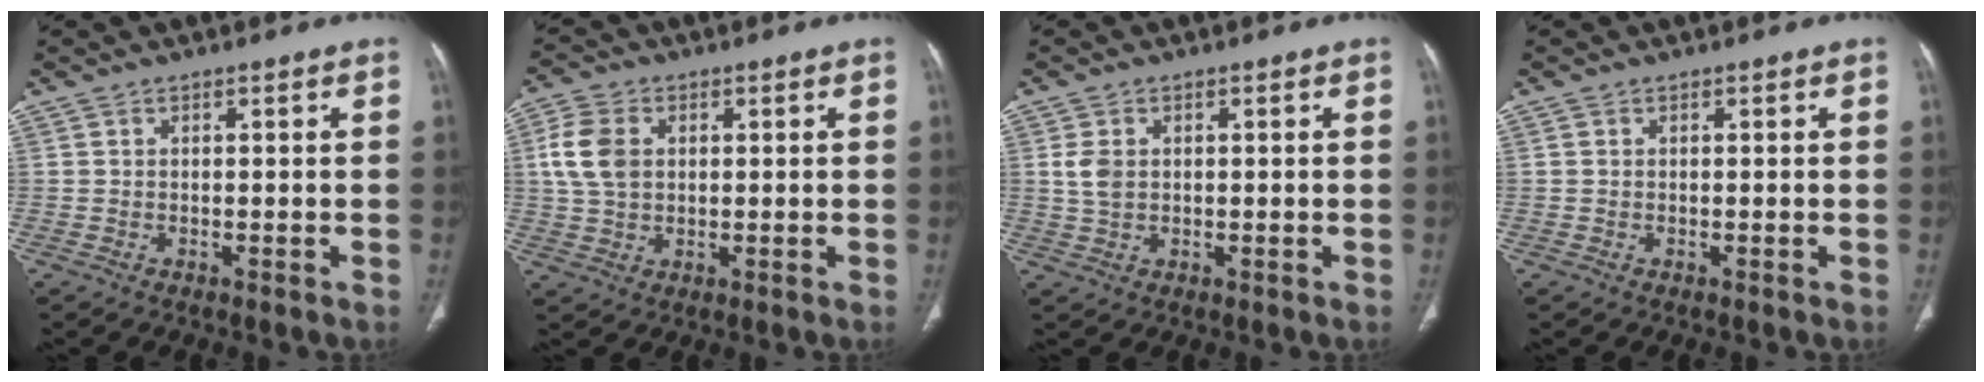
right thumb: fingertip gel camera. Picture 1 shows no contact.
{"total": 7.8, "force": [1.4, 5.7, 5.1], "torque": [-0.102, 0.007, 0.029]}
{"total": 3.3, "force": [0.5, 2.4, 2.2], "torque": [-0.043, 0.003, 0.013]}
{"total": 0.0}